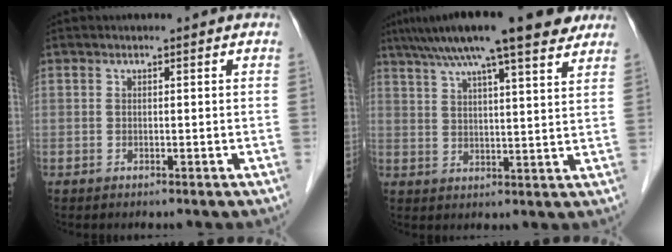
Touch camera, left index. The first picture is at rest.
{"total": 17.2, "force": [13.2, 1.7, 11.0], "torque": [-0.181, 0.034, 0.187]}